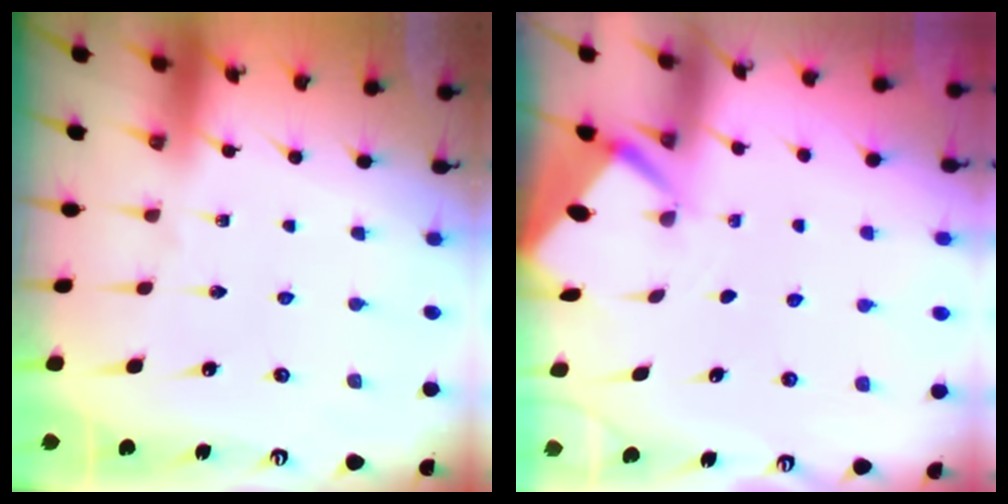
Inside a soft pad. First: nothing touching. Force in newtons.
{"total": 2.4, "press": 2.4, "slide": 0.1}